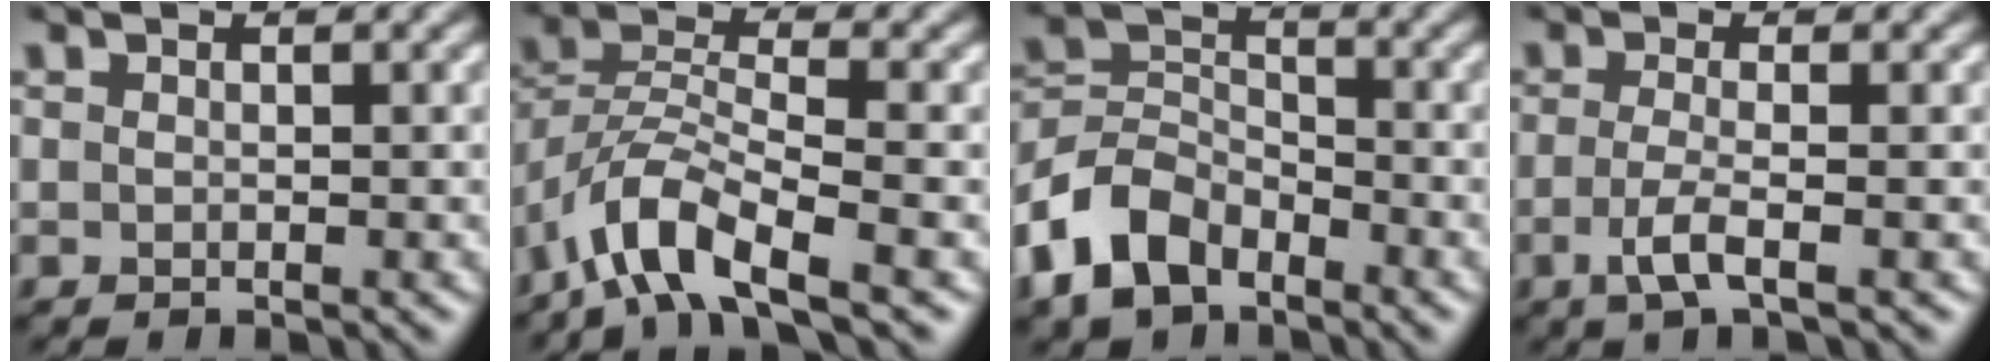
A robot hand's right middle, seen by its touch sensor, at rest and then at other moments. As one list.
[{"total": 6.9, "force": [-4.4, 2.1, 4.9], "torque": [-0.095, 0.002, -0.095]}, {"total": 6.4, "force": [-4.0, 3.9, 3.2], "torque": [-0.070, 0.004, -0.090]}, {"total": 2.6, "force": [-0.9, 0.5, 2.3], "torque": [-0.053, -0.002, -0.025]}]